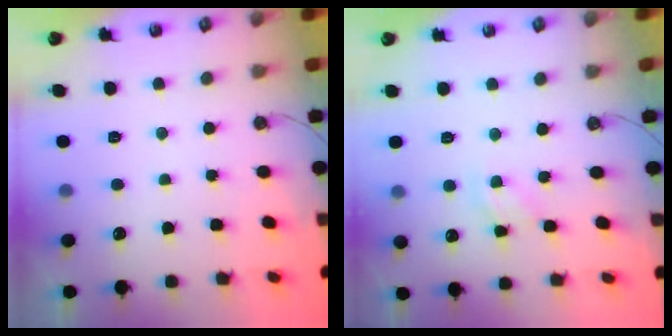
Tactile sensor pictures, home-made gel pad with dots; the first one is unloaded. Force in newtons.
{"total": 4.2, "press": 4.2, "slide": 0.2}